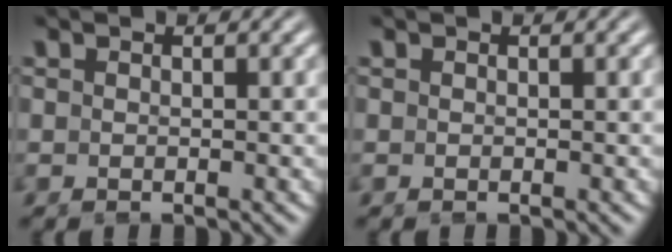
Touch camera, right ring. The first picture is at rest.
{"total": 0.0}